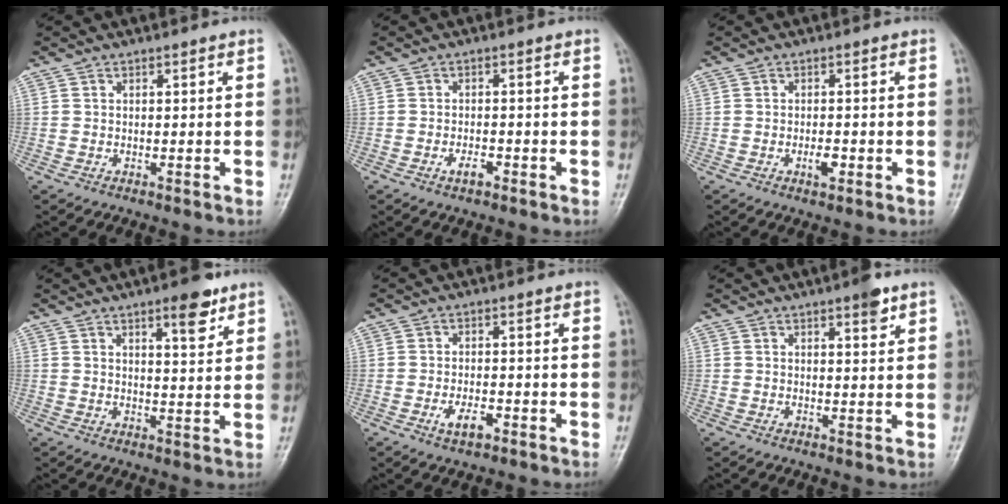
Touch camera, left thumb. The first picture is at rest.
{"total": 2.3, "force": [-1.5, 1.0, 1.4], "torque": [-0.023, 0.007, -0.025]}
{"total": 2.3, "force": [-1.0, 1.0, 1.8], "torque": [-0.028, 0.001, -0.016]}
{"total": 6.3, "force": [4.0, 1.8, 4.5], "torque": [-0.053, -0.023, 0.055]}
{"total": 3.7, "force": [-2.0, 1.7, 2.6], "torque": [-0.045, 0.005, -0.031]}
{"total": 3.4, "force": [2.2, 0.8, 2.4], "torque": [-0.029, -0.011, 0.029]}